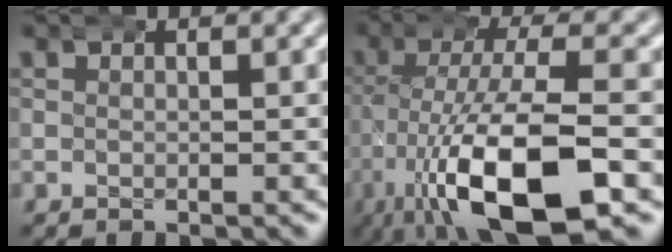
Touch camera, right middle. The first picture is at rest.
{"total": 10.5, "force": [-3.4, 3.8, 9.2], "torque": [-0.179, -0.029, -0.034]}